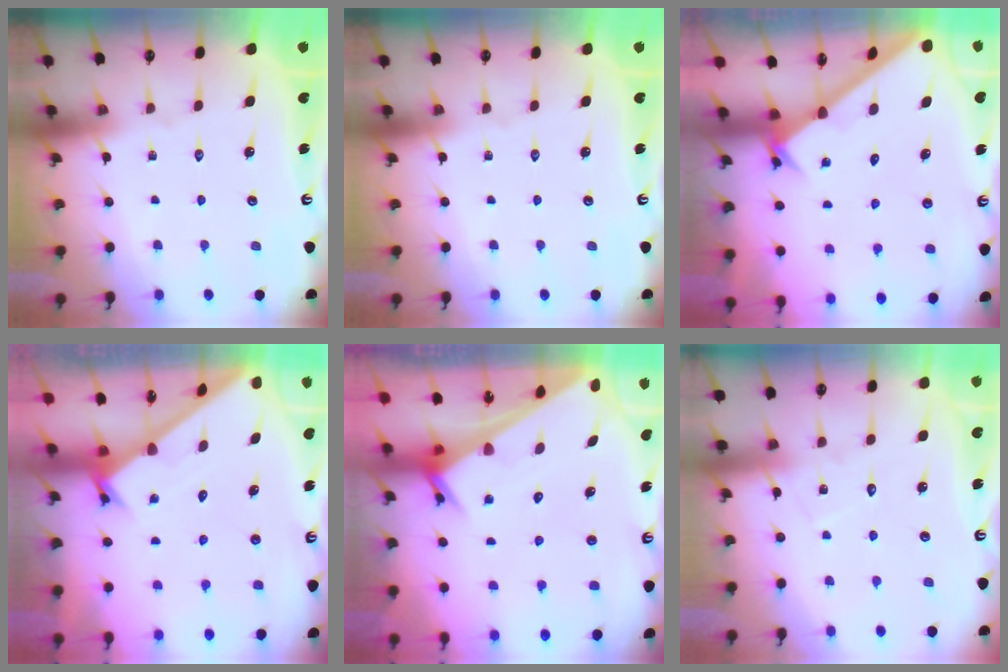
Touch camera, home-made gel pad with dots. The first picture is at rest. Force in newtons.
{"total": 0.0}
{"total": 1.9, "press": 1.9, "slide": 0.2}
{"total": 1.6, "press": 1.6, "slide": 0.1}
{"total": 3.2, "press": 3.2, "slide": 0.2}
{"total": 5.1, "press": 5.1, "slide": 0.6}